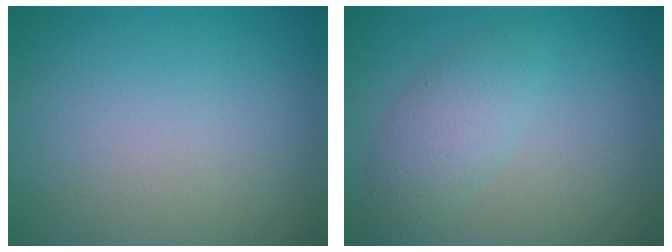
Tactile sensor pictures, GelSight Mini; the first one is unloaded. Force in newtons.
{"total": 2.9, "press": 2.9, "slide": 0.2}